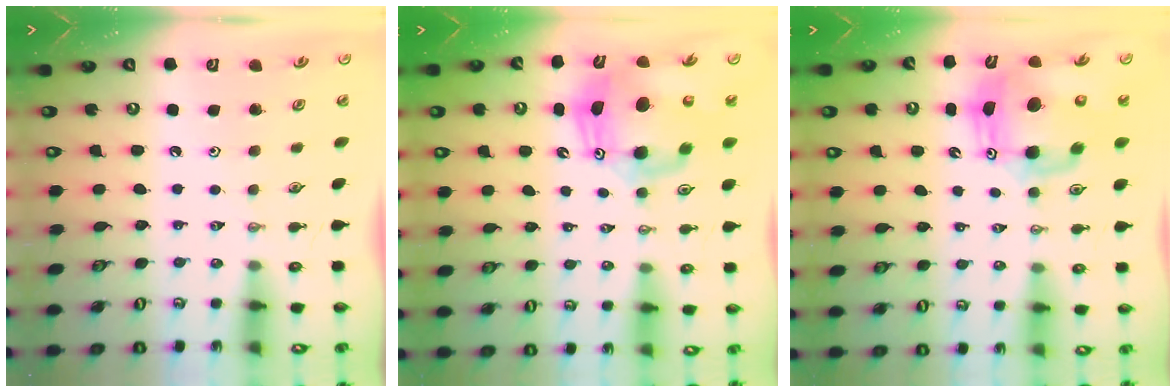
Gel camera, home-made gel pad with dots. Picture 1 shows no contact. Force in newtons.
{"total": 12.1, "press": 11.9, "slide": 2.3}
{"total": 10.3, "press": 10.1, "slide": 2.0}